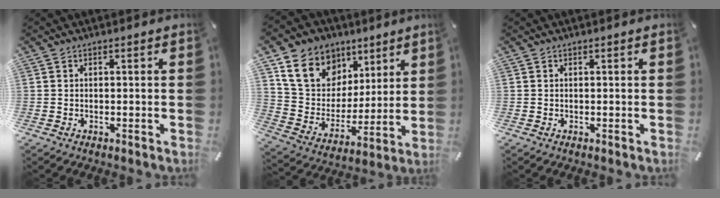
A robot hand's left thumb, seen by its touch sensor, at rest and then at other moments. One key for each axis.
{"total": 15.3, "fx": 8.4, "fy": 11.9, "fz": 4.5, "tx": -0.094, "ty": -0.043, "tz": 0.167}
{"total": 0.0}